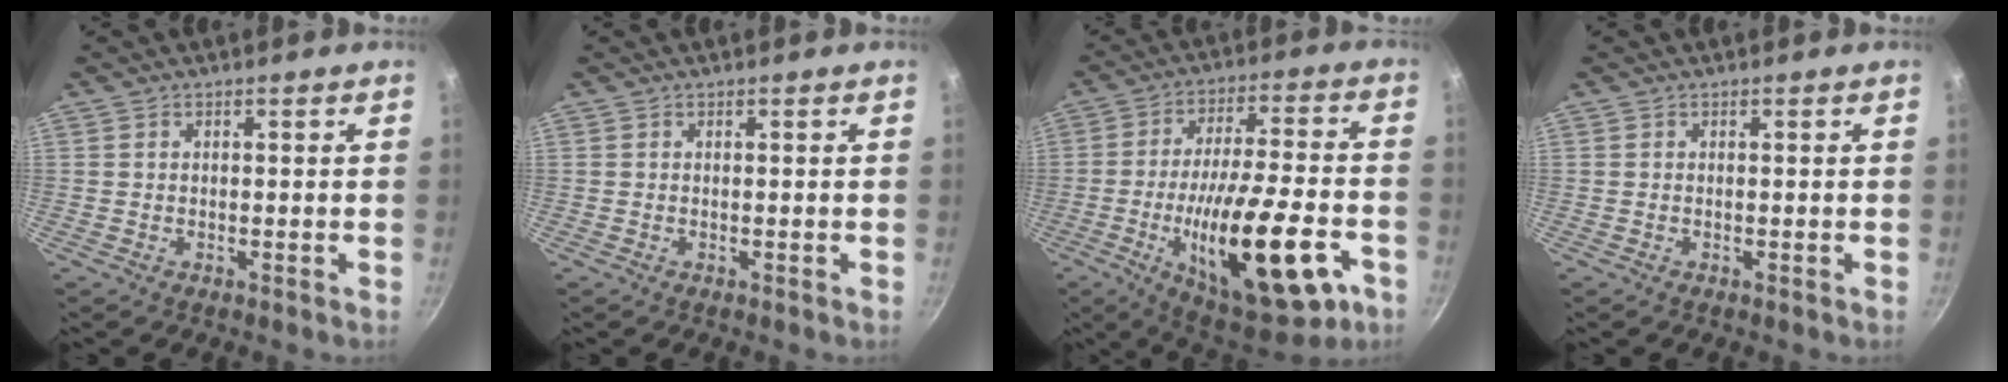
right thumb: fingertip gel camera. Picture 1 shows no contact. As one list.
[{"total": 0.0}, {"total": 25.2, "force": [-9.1, 8.6, 21.9], "torque": [-0.321, 0.027, -0.127]}, {"total": 0.0}]